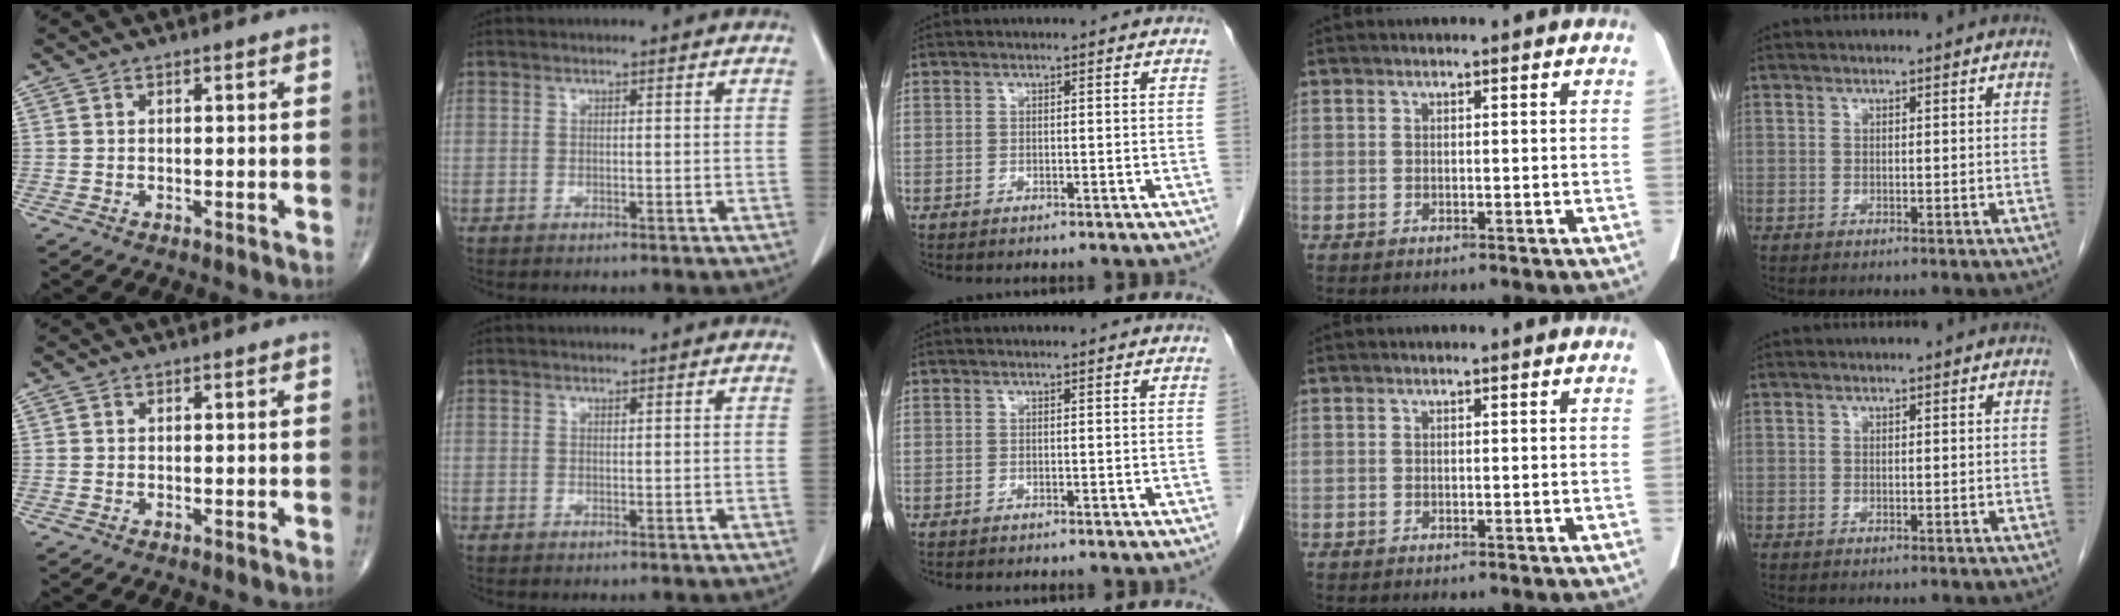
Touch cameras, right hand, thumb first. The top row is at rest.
{}